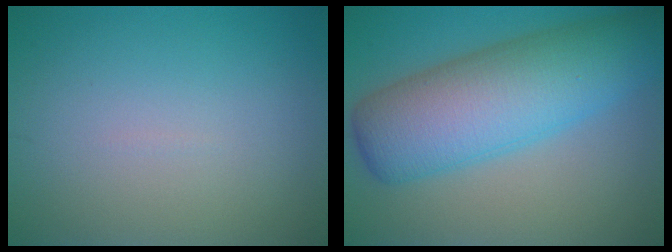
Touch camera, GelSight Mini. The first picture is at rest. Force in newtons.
{"total": 10.0, "press": 10.0, "slide": 0.2}